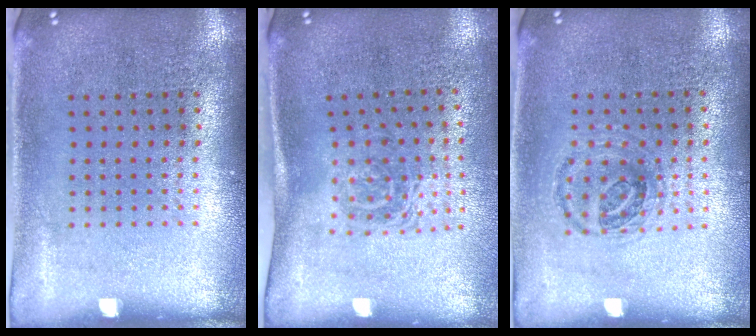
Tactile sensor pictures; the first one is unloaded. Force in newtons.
{"total": 1.6, "press": 1.1, "slide": 1.1}
{"total": 0.9, "press": 0.9, "slide": 0.3}